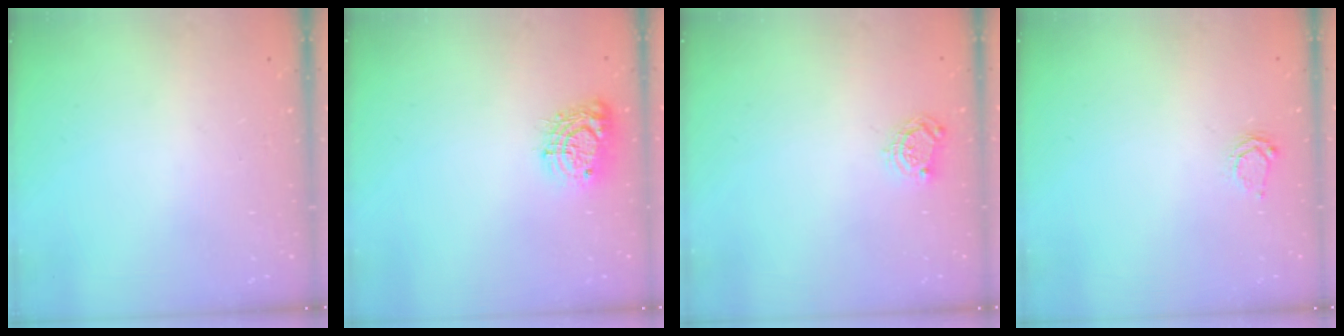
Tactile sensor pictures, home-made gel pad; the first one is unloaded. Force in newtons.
{"total": 9.9, "press": 9.9, "slide": 0.8}
{"total": 5.5, "press": 5.4, "slide": 0.6}
{"total": 3.5, "press": 3.5, "slide": 0.4}